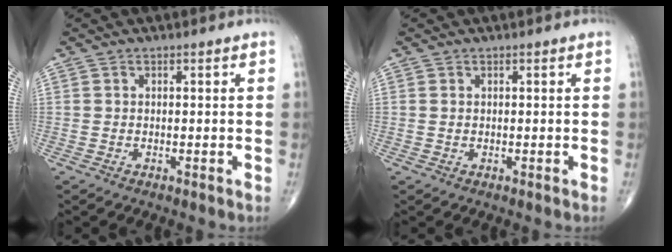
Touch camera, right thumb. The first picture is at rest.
{"total": 0.6, "force": [0.2, 0.4, 0.3], "torque": [-0.004, -0.001, 0.003]}